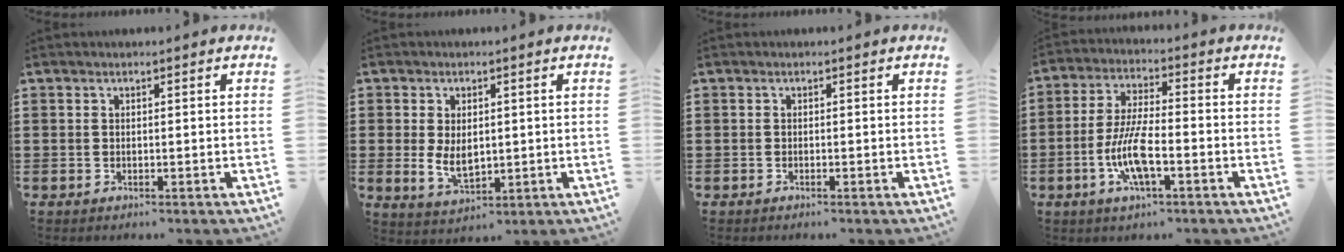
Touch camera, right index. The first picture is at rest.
{"total": 4.9, "force": [-0.2, 3.0, 3.8], "torque": [-0.073, 0.001, -0.005]}
{"total": 0.5, "force": [-0.5, -0.2, 0.0], "torque": [-0.001, -0.004, -0.009]}
{"total": 8.8, "force": [-3.0, 2.4, 7.9], "torque": [-0.175, -0.013, -0.060]}